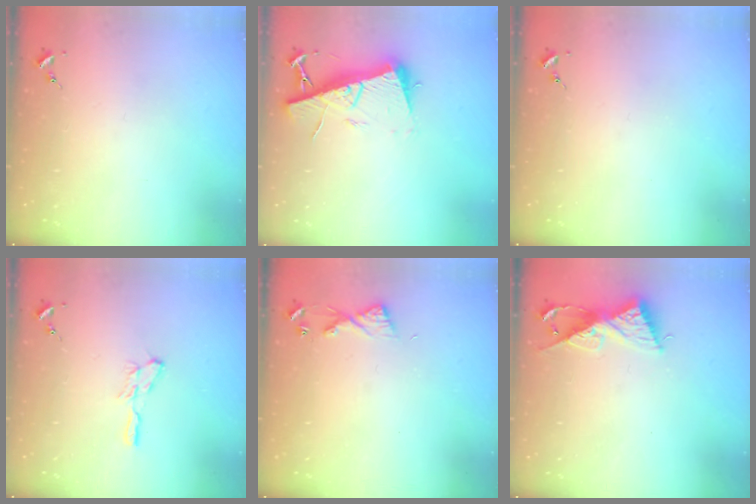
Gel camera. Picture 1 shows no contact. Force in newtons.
{"total": 12.9, "press": 12.8, "slide": 1.6}
{"total": 0.0}
{"total": 6.9, "press": 6.8, "slide": 0.7}
{"total": 5.4, "press": 5.4, "slide": 0.5}
{"total": 9.1, "press": 9.1, "slide": 0.5}